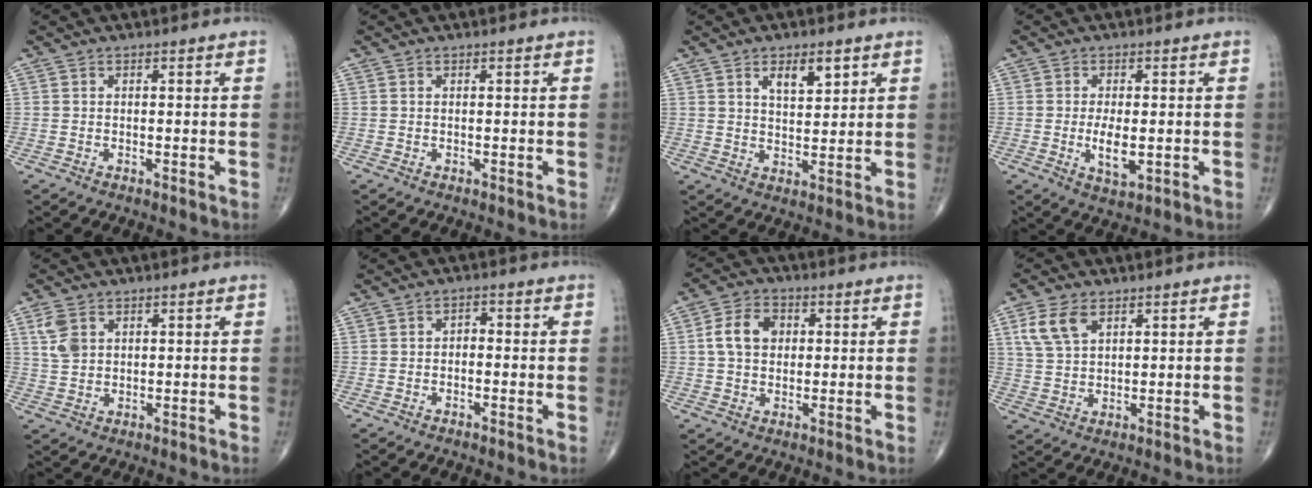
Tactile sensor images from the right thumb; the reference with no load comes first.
{"total": 0.0}
{"total": 6.1, "force": [3.1, 2.8, 4.5], "torque": [-0.059, -0.022, 0.053]}
{"total": 5.3, "force": [-0.7, 2.3, 4.7], "torque": [-0.085, -0.011, -0.009]}
{"total": 4.5, "force": [1.8, 3.0, 2.8], "torque": [-0.053, -0.001, 0.043]}
{"total": 1.6, "force": [-0.5, 1.1, 1.0], "torque": [-0.003, 0.011, -0.015]}
{"total": 7.6, "force": [1.3, 5.6, 5.0], "torque": [-0.080, 0.011, 0.018]}
{"total": 6.9, "force": [3.2, 4.0, 4.6], "torque": [-0.090, -0.004, 0.070]}